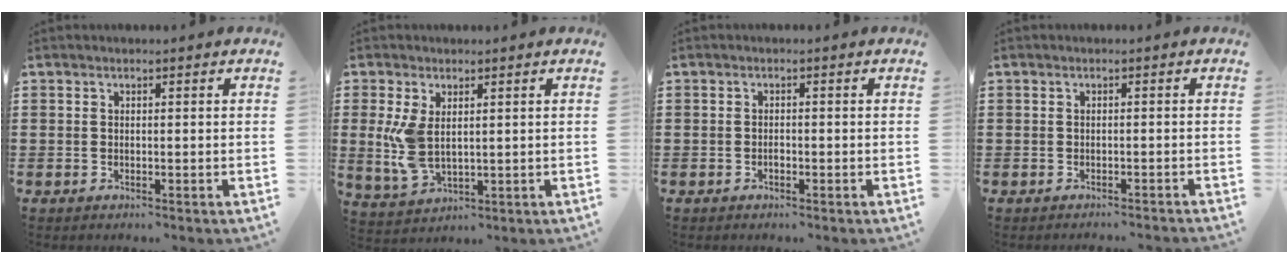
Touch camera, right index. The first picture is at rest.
{"total": 6.2, "force": [1.0, 3.3, 5.2], "torque": [-0.121, -0.001, 0.016]}
{"total": 0.8, "force": [-0.4, 0.4, 0.5], "torque": [-0.011, -0.003, -0.007]}
{"total": 0.8, "force": [-0.8, -0.1, 0.0], "torque": [-0.002, 0.000, -0.017]}